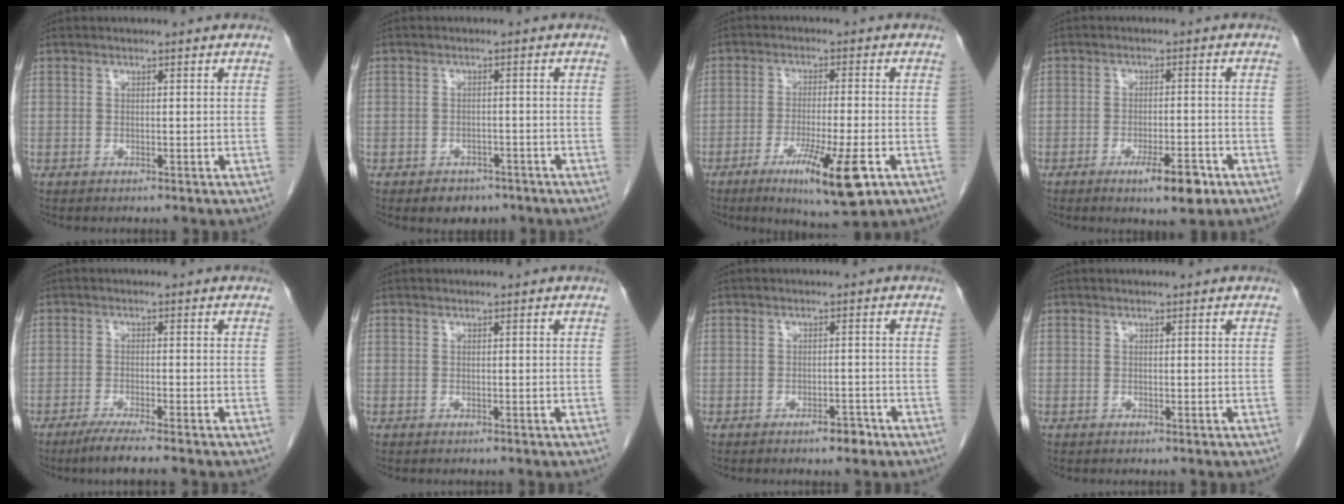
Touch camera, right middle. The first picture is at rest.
{"total": 3.6, "force": [-2.6, 2.3, 1.0], "torque": [-0.014, 0.005, -0.030]}
{"total": 10.5, "force": [-4.9, 0.8, 9.3], "torque": [-0.156, -0.027, -0.074]}
{"total": 6.0, "force": [-3.4, 1.1, 4.8], "torque": [-0.075, -0.006, -0.046]}
{"total": 4.9, "force": [-3.8, -0.4, 3.0], "torque": [-0.053, -0.013, -0.066]}
{"total": 0.0}
{"total": 2.2, "force": [-1.6, 0.6, 1.4], "torque": [-0.018, 0.001, -0.022]}
{"total": 0.0}